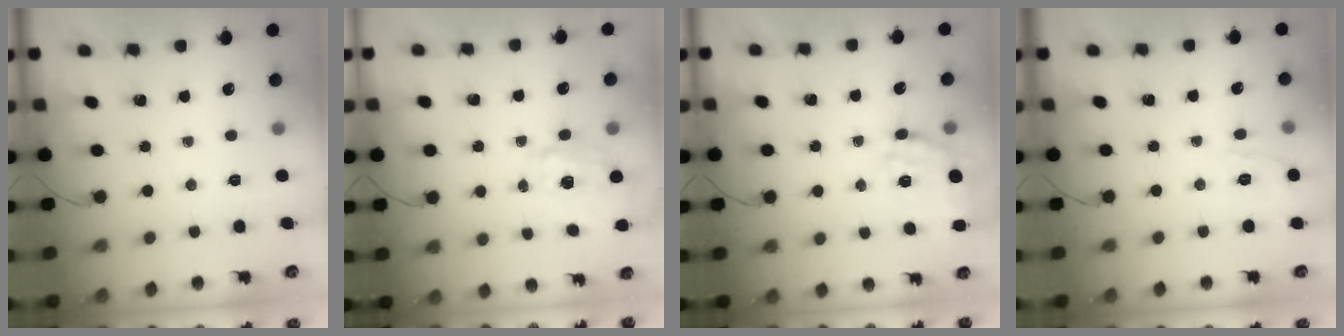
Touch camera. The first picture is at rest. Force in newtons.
{"total": 1.9, "press": 1.8, "slide": 0.5}
{"total": 17.9, "press": 17.6, "slide": 3.4}
{"total": 8.0, "press": 7.9, "slide": 1.6}